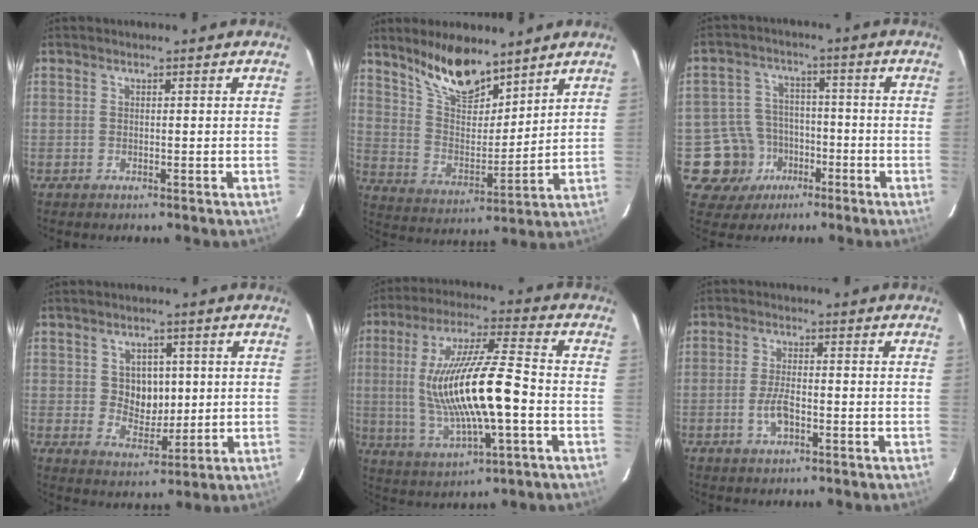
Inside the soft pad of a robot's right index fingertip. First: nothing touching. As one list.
[{"total": 13.1, "force": [10.2, 4.5, 6.8], "torque": [-0.125, 0.006, 0.195]}, {"total": 9.3, "force": [-4.2, 8.3, 1.0], "torque": [-0.045, 0.031, -0.056]}, {"total": 6.6, "force": [1.0, 5.4, 3.6], "torque": [-0.059, 0.006, 0.027]}, {"total": 18.3, "force": [-1.8, 3.8, 17.8], "torque": [-0.338, -0.002, -0.022]}, {"total": 4.5, "force": [-1.7, 1.8, 3.8], "torque": [-0.079, -0.001, -0.032]}]